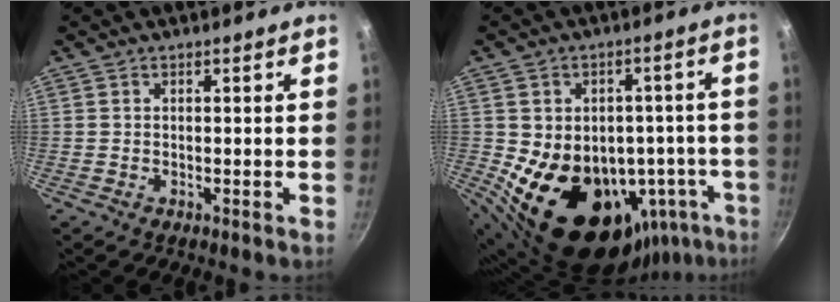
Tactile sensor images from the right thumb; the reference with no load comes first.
{"total": 23.7, "force": [-7.2, 16.8, 15.0], "torque": [-0.174, 0.019, -0.079]}